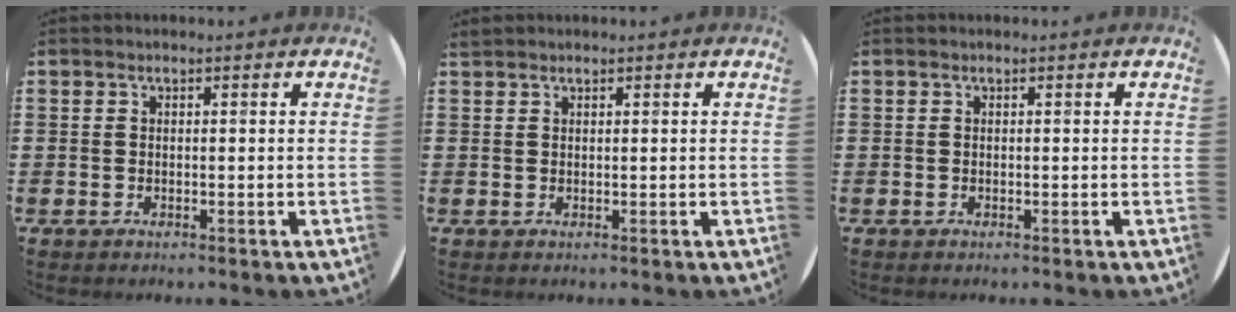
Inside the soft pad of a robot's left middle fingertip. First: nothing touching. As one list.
[{"total": 0.7, "force": [0.7, 0.1, -0.1], "torque": [0.001, 0.002, 0.014]}, {"total": 0.0}]